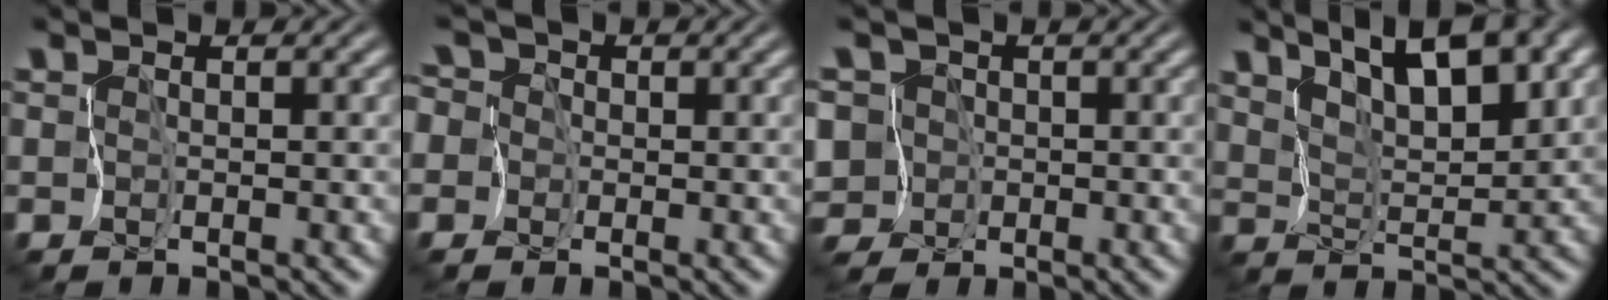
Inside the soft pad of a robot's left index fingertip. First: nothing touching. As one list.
[{"total": 5.9, "force": [-0.9, 5.5, 2.0], "torque": [-0.060, 0.018, -0.065]}, {"total": 7.4, "force": [-2.0, 6.5, 2.8], "torque": [-0.080, 0.022, -0.076]}, {"total": 6.8, "force": [4.9, 1.3, 4.5], "torque": [-0.088, 0.013, 0.072]}]